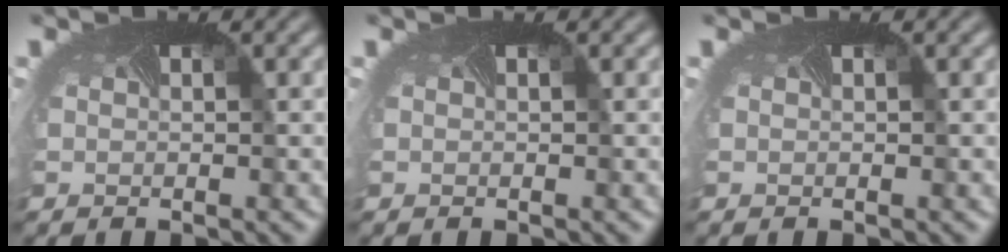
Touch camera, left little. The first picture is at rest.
{"total": 0.0}
{"total": 0.0}